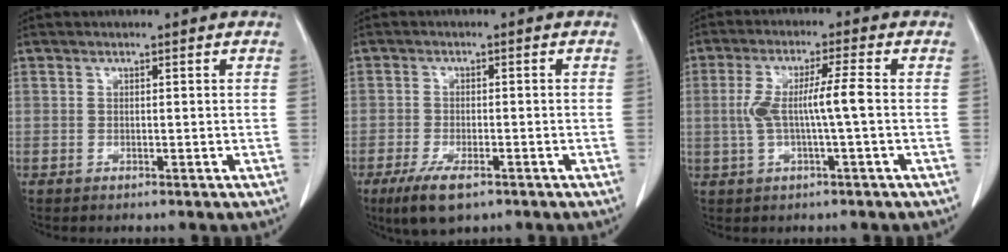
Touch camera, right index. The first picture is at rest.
{"total": 5.9, "force": [-3.7, 1.8, 4.2], "torque": [-0.082, -0.011, -0.058]}
{"total": 6.5, "force": [-0.2, 0.1, 6.5], "torque": [-0.132, 0.015, 0.000]}